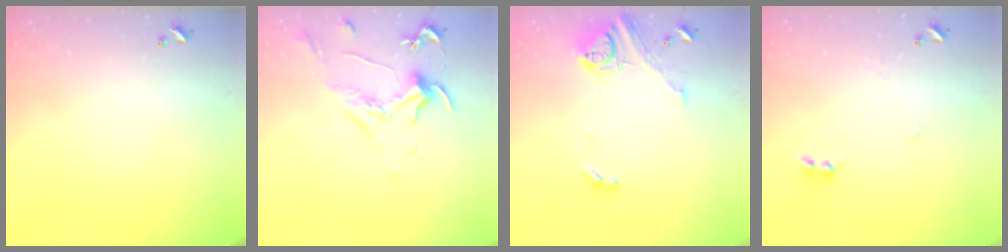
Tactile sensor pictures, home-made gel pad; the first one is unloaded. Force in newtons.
{"total": 1.8, "press": 1.6, "slide": 0.9}
{"total": 14.9, "press": 14.8, "slide": 1.7}
{"total": 2.0, "press": 1.9, "slide": 0.7}